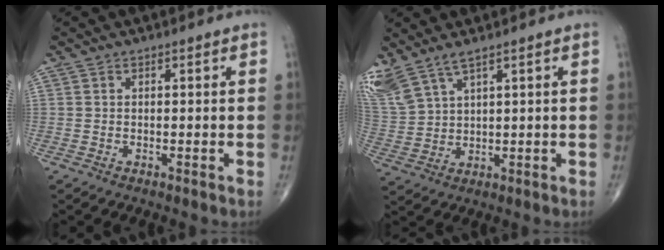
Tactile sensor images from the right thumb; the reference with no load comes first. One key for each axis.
{"total": 9.3, "fx": 6.6, "fy": 3.3, "fz": 5.8, "tx": -0.148, "ty": -0.018, "tz": 0.149}